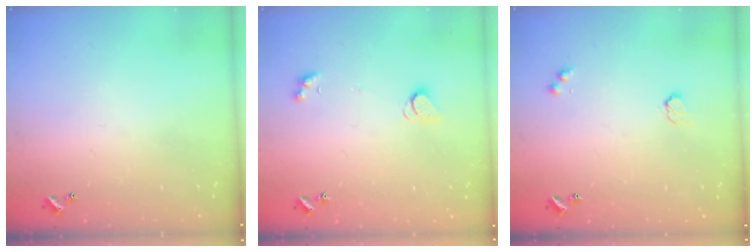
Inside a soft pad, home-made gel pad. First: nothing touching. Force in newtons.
{"total": 2.6, "press": 2.6, "slide": 0.5}
{"total": 2.9, "press": 2.9, "slide": 0.5}